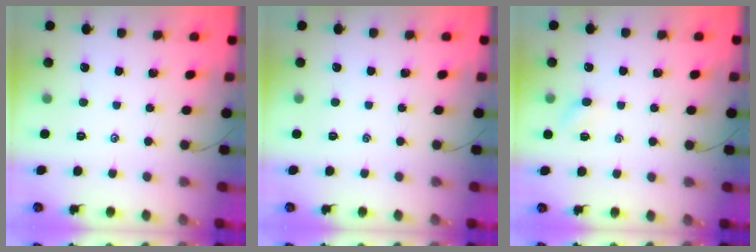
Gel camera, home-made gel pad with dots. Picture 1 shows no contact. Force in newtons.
{"total": 0.0}
{"total": 3.1, "press": 2.9, "slide": 0.9}